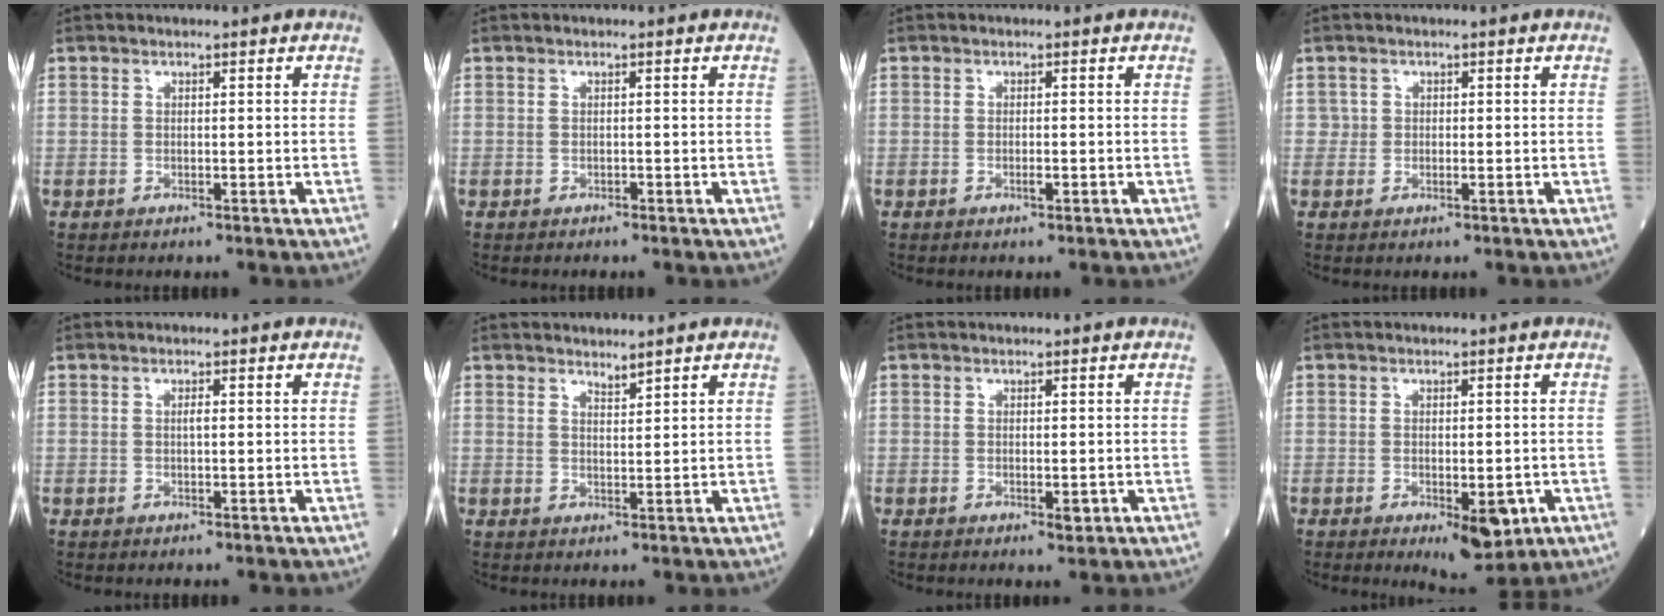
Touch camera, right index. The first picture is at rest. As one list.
[{"total": 0.0}, {"total": 0.9, "force": [-0.4, 0.1, 0.8], "torque": [-0.018, 0.000, -0.004]}, {"total": 0.6, "force": [0.1, 0.6, 0.2], "torque": [-0.001, 0.001, 0.001]}, {"total": 0.6, "force": [0.1, 0.0, 0.6], "torque": [-0.013, 0.001, 0.003]}, {"total": 1.3, "force": [1.3, -0.1, 0.2], "torque": [-0.007, -0.007, 0.026]}, {"total": 1.3, "force": [-0.4, 0.4, 1.1], "torque": [-0.019, -0.002, -0.001]}, {"total": 5.9, "force": [-2.2, 2.0, 5.1], "torque": [-0.066, -0.009, -0.015]}]